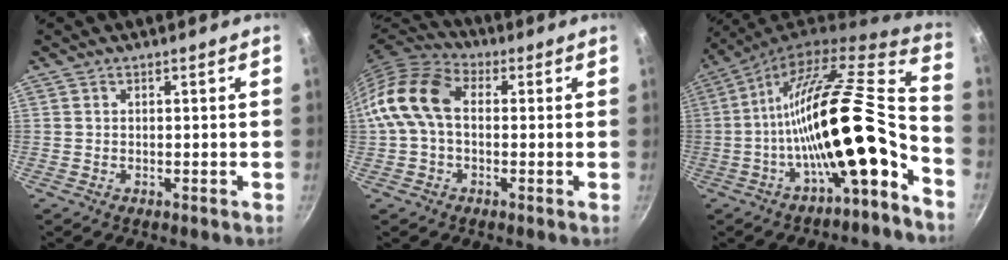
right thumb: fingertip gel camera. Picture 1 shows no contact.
{"total": 11.8, "force": [0.5, 8.0, 8.7], "torque": [-0.155, 0.030, -0.011]}
{"total": 19.5, "force": [-7.9, 4.2, 17.4], "torque": [-0.227, 0.056, -0.141]}